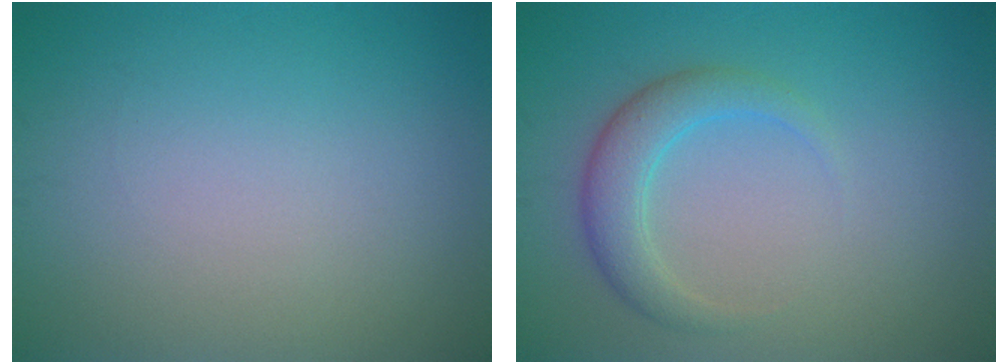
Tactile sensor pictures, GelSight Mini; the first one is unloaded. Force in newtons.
{"total": 3.1, "press": 3.1, "slide": 0.1}